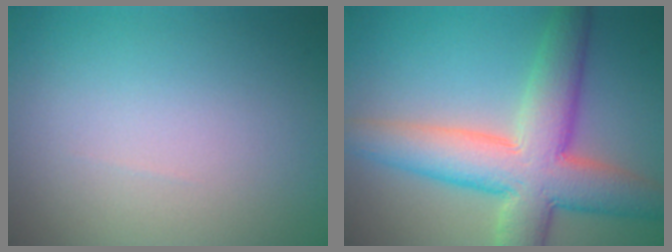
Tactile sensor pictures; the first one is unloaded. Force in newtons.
{"total": 9.1, "press": 9.0, "slide": 0.6}